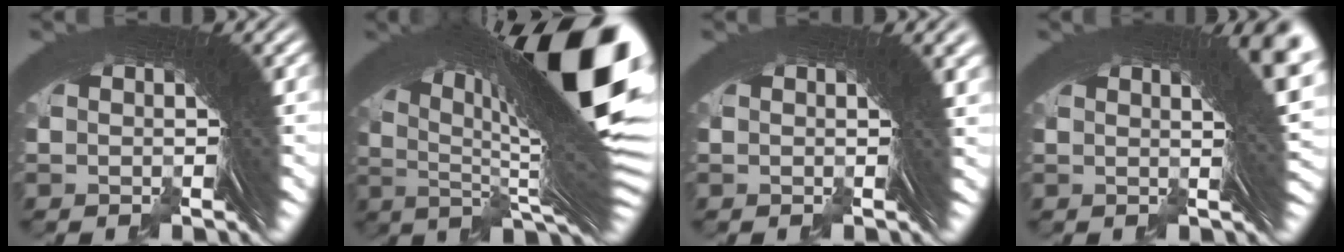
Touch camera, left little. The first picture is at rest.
{"total": 23.7, "force": [4.4, 9.2, 21.4], "torque": [-0.278, 0.019, 0.061]}
{"total": 2.1, "force": [0.8, 0.2, 2.0], "torque": [-0.013, 0.008, 0.008]}
{"total": 7.3, "force": [2.5, 1.6, 6.7], "torque": [-0.054, 0.014, 0.028]}